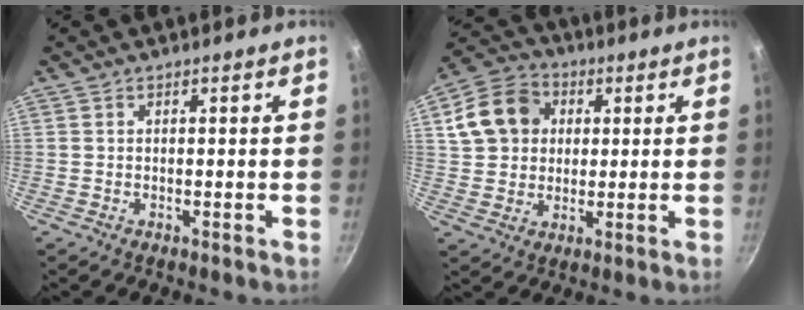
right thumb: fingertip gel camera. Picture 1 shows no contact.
{"total": 12.5, "force": [3.0, 10.3, 6.4], "torque": [-0.096, 0.015, 0.043]}